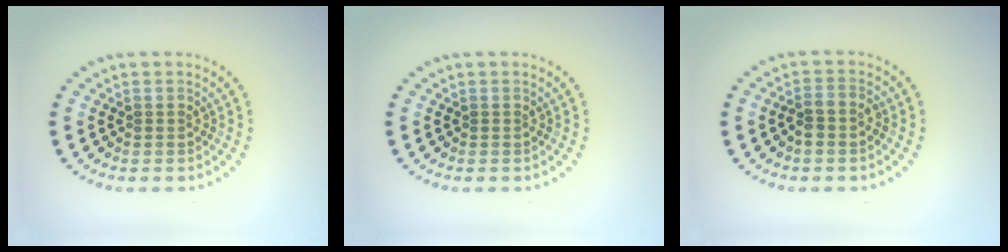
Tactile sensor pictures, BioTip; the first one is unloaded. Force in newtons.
{"total": 0.0}
{"total": 1.9, "press": 1.7, "slide": 0.8}